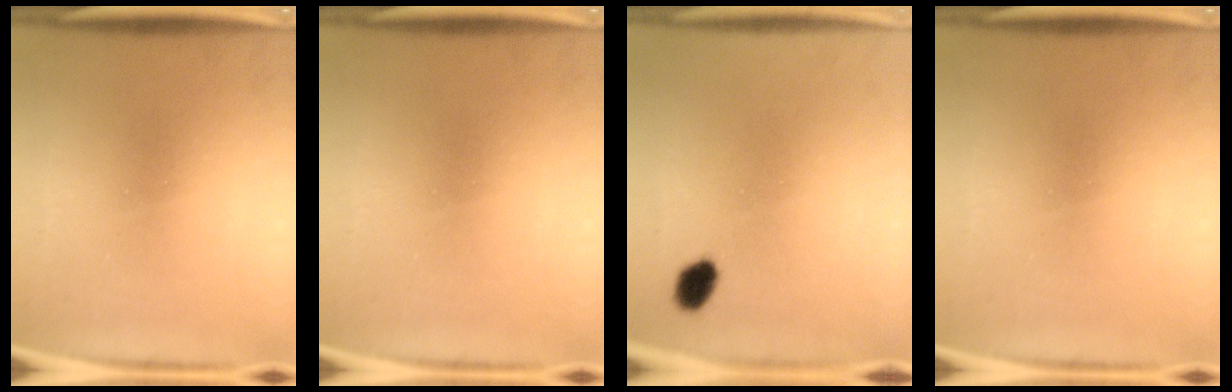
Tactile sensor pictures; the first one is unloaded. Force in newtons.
{"total": 0.0}
{"total": 3.2}
{"total": 0.0}